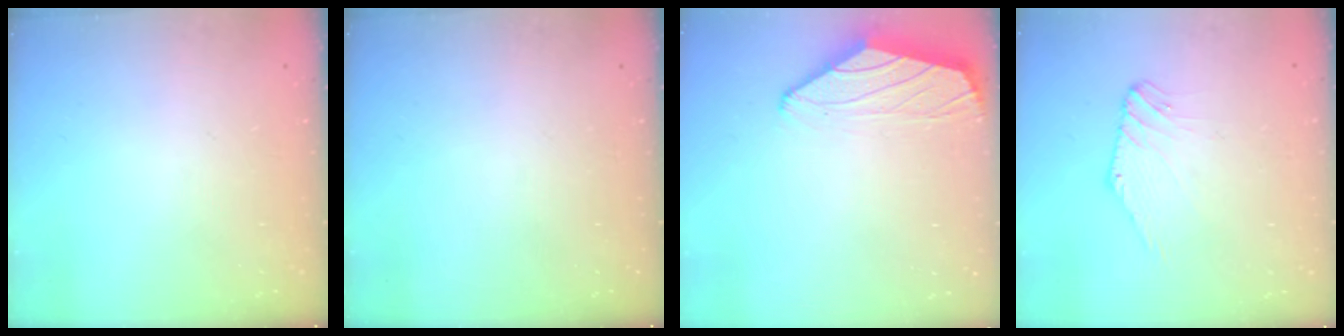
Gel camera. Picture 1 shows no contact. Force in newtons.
{"total": 0.0}
{"total": 0.8, "press": 0.6, "slide": 0.5}
{"total": 1.7, "press": 1.7, "slide": 0.4}